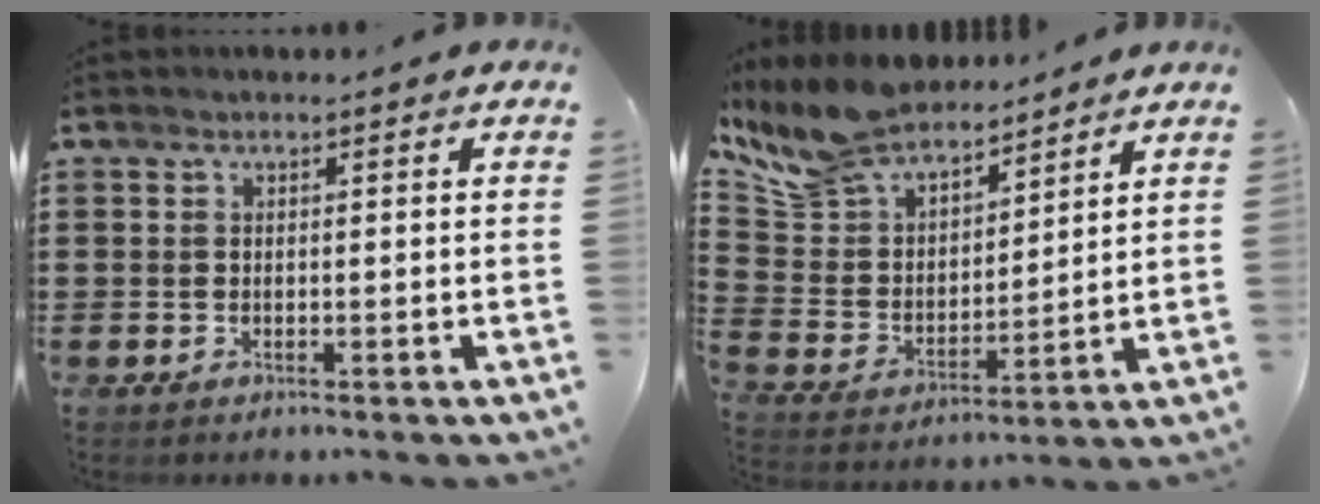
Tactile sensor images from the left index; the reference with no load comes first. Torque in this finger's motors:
{"motor_torque": [2.14, 0.00, 0.60, 0.18]}